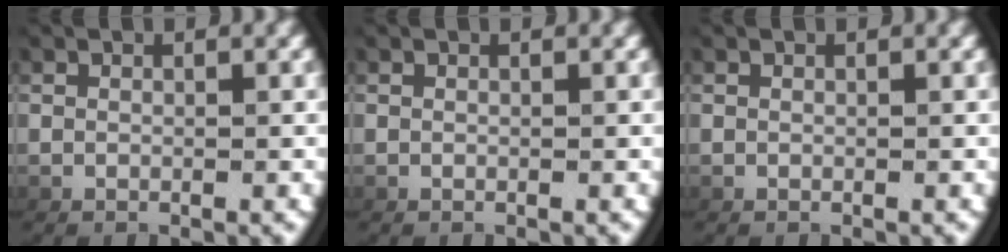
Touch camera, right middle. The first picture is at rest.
{"total": 0.0}
{"total": 0.0}